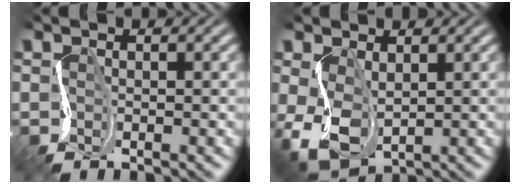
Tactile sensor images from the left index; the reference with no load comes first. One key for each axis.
{"total": 3.4, "fx": -0.8, "fy": 2.3, "fz": 2.4, "tx": -0.081, "ty": -0.007, "tz": -0.004}